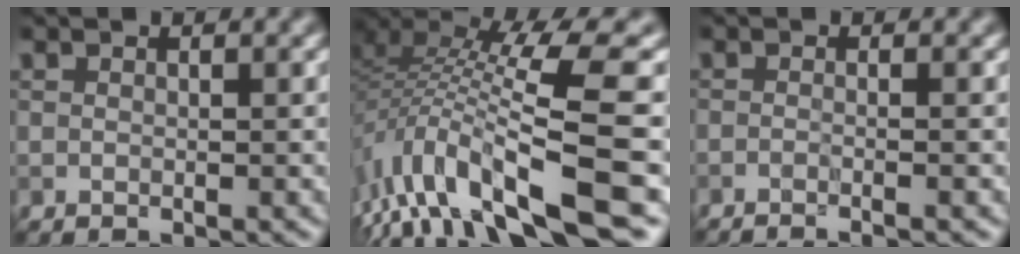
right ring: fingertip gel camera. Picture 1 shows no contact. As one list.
[{"total": 11.9, "force": [-4.1, 3.1, 10.7], "torque": [-0.196, 0.014, -0.061]}, {"total": 2.2, "force": [-1.1, 0.7, 1.8], "torque": [-0.005, -0.004, -0.032]}]